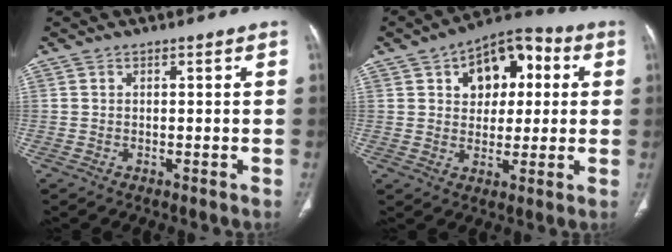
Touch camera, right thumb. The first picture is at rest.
{"total": 13.4, "force": [3.8, 8.7, 9.4], "torque": [-0.086, 0.016, 0.051]}